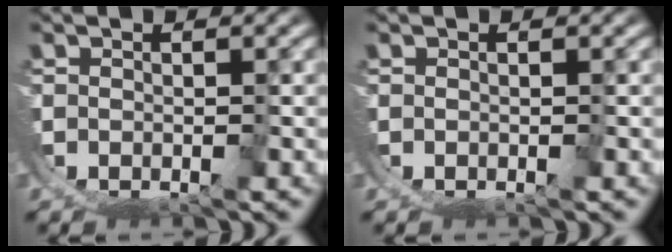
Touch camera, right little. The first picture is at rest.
{"total": 0.0}